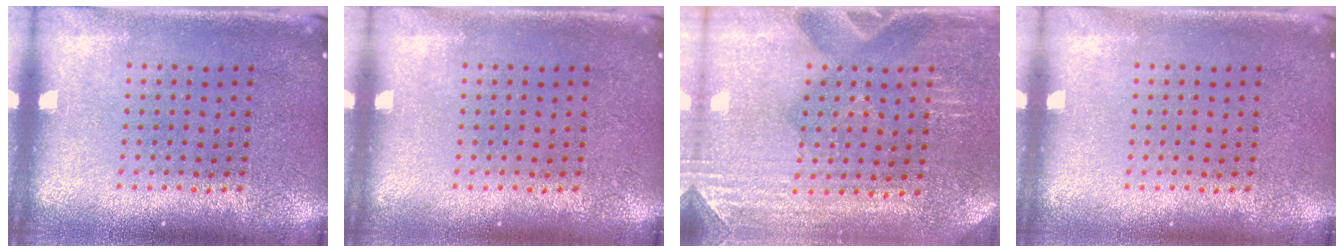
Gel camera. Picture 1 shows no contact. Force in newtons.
{"total": 0.0}
{"total": 2.9, "press": 2.9, "slide": 0.4}
{"total": 0.0}